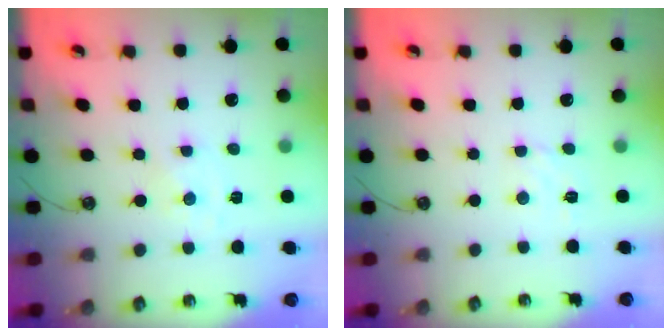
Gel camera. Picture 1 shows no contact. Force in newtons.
{"total": 3.1, "press": 3.0, "slide": 0.5}